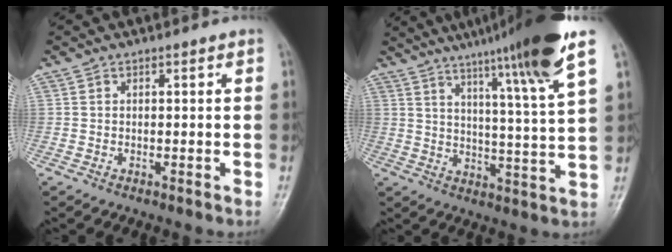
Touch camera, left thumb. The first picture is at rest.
{"total": 18.0, "force": [11.5, -0.3, 13.8], "torque": [-0.200, -0.046, 0.165]}